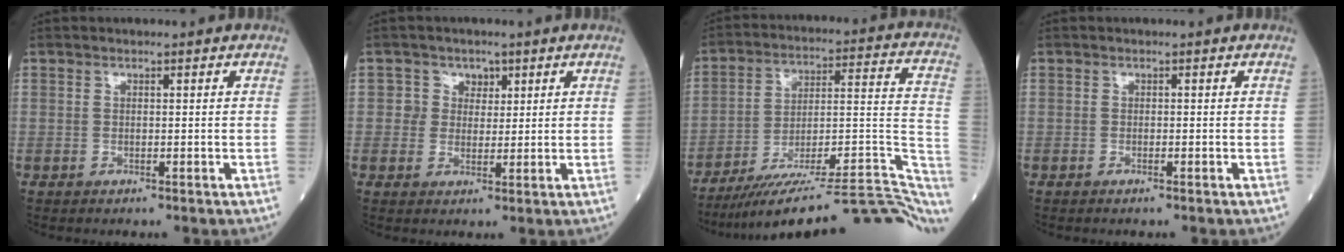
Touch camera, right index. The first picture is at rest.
{"total": 3.4, "force": [1.3, 3.1, 0.1], "torque": [0.010, 0.004, 0.016]}
{"total": 26.6, "force": [-21.9, 3.0, 14.9], "torque": [-0.117, 0.018, -0.310]}
{"total": 0.0}